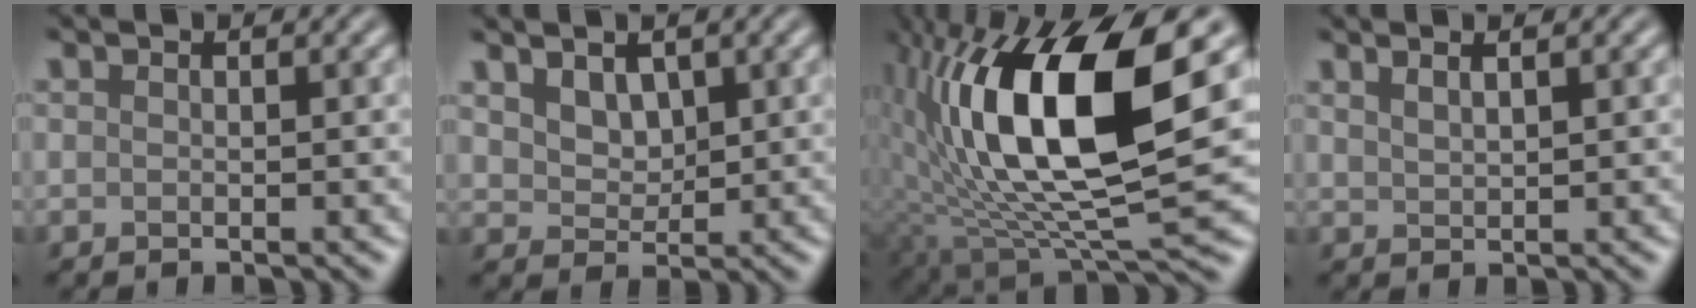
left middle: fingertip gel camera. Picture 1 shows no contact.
{"total": 3.9, "force": [1.8, 2.6, 2.3], "torque": [-0.061, 0.009, 0.041]}
{"total": 15.6, "force": [2.2, 6.0, 14.2], "torque": [-0.272, -0.002, 0.044]}
{"total": 2.1, "force": [1.3, 0.9, 1.5], "torque": [-0.008, 0.018, 0.007]}